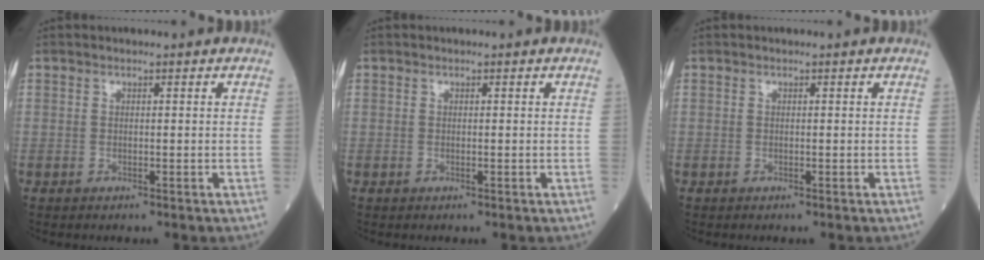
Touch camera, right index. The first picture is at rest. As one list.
[{"total": 0.0}, {"total": 0.0}]